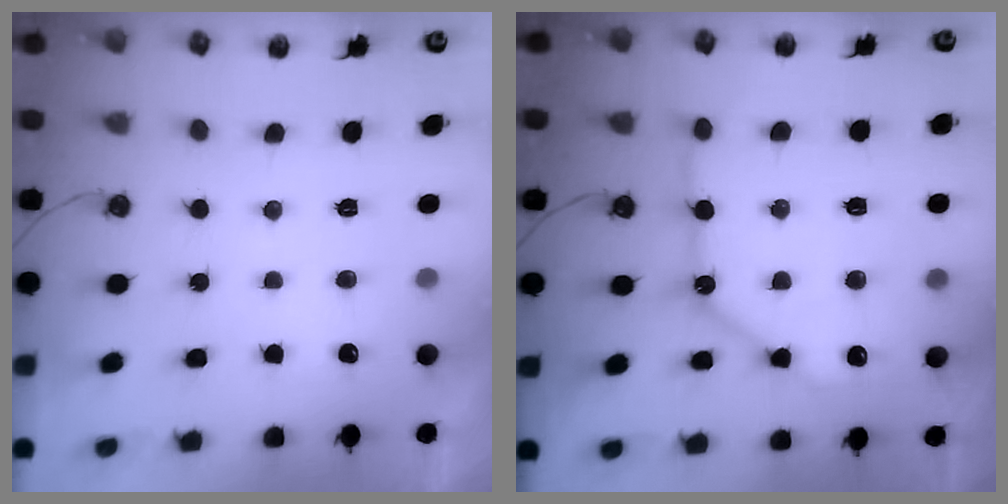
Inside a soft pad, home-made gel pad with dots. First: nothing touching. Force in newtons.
{"total": 13.2, "press": 13.1, "slide": 1.9}